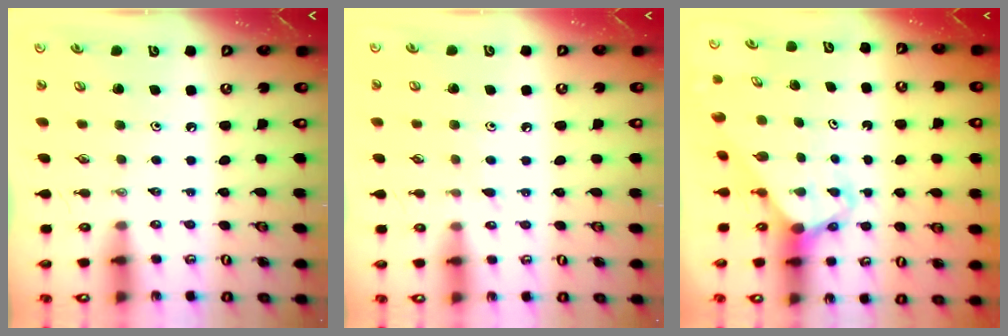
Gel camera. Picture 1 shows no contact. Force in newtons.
{"total": 4.7, "press": 4.6, "slide": 0.6}
{"total": 3.7, "press": 3.7, "slide": 0.1}